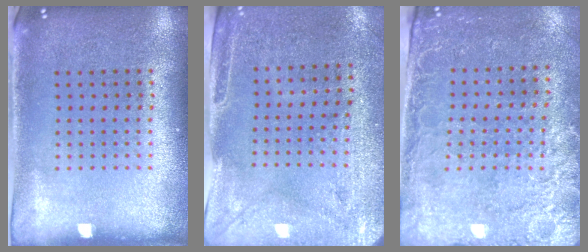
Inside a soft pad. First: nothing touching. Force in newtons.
{"total": 2.9, "press": 2.5, "slide": 1.6}
{"total": 2.7, "press": 2.4, "slide": 1.2}